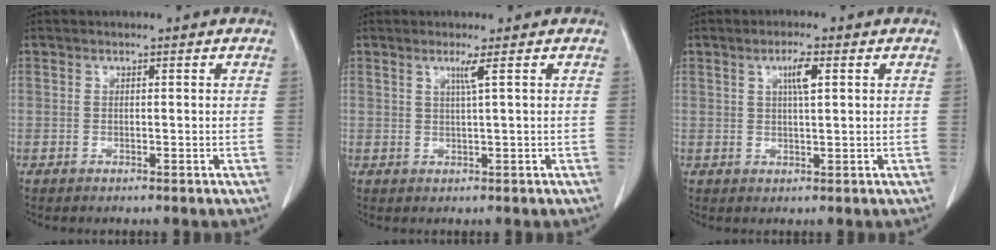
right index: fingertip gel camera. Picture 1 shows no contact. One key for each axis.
{"total": 1.8, "fx": 0.8, "fy": -0.9, "fz": 1.3, "tx": -0.033, "ty": -0.006, "tz": 0.018}
{"total": 3.2, "fx": 1.2, "fy": 0.2, "fz": 2.9, "tx": -0.055, "ty": 0.000, "tz": 0.021}